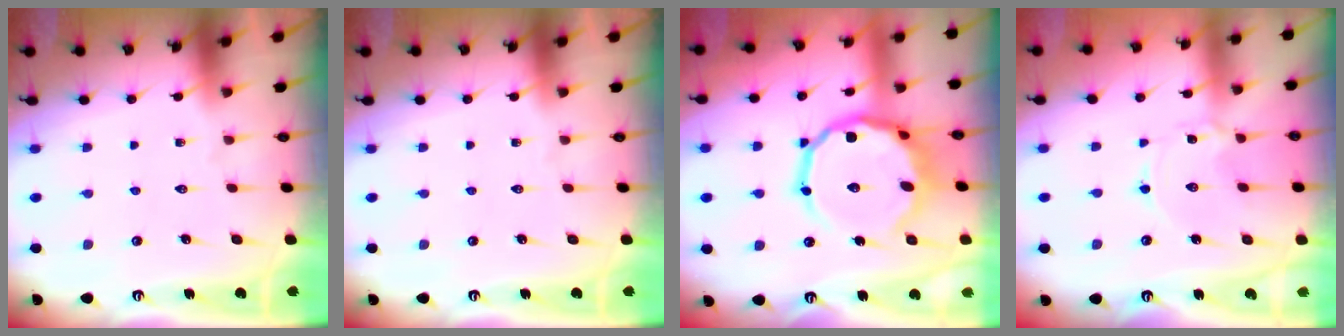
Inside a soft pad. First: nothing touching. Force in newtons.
{"total": 0.0}
{"total": 16.0, "press": 15.7, "slide": 2.8}
{"total": 1.2, "press": 1.2, "slide": 0.3}